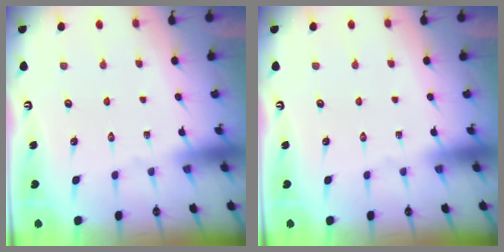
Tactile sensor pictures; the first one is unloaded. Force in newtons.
{"total": 0.0}